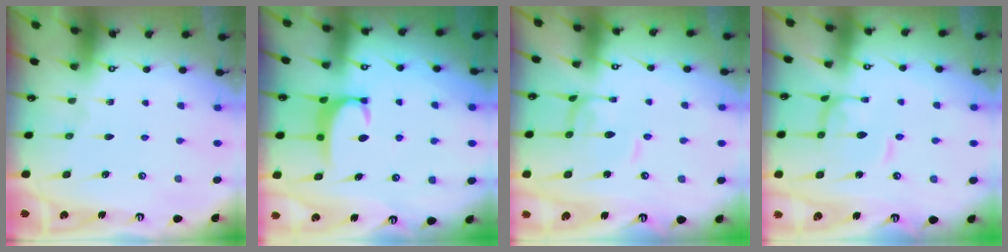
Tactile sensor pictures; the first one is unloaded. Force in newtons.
{"total": 2.6, "press": 2.6, "slide": 0.4}
{"total": 1.4, "press": 1.4, "slide": 0.1}
{"total": 0.0}